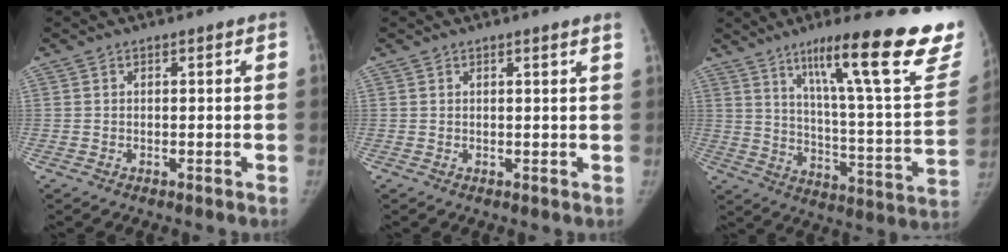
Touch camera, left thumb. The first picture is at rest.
{"total": 2.0, "force": [1.4, -0.4, 1.3], "torque": [-0.020, -0.003, 0.016]}
{"total": 29.6, "force": [19.2, 5.0, 22.0], "torque": [-0.280, -0.083, 0.276]}